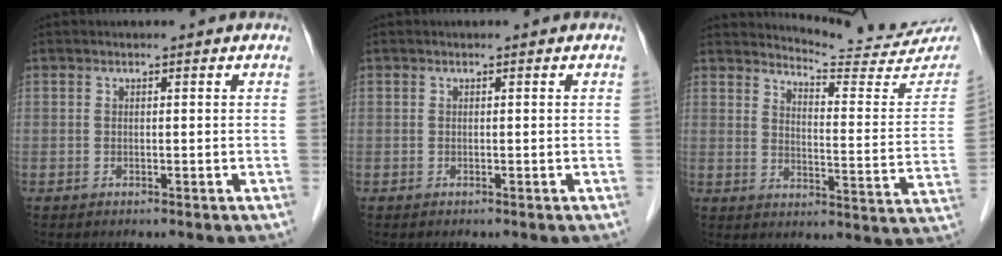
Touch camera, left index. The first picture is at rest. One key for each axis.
{"total": 0.0}
{"total": 16.5, "fx": 16.2, "fy": 0.1, "fz": 2.6, "tx": -0.037, "ty": -0.103, "tz": 0.186}